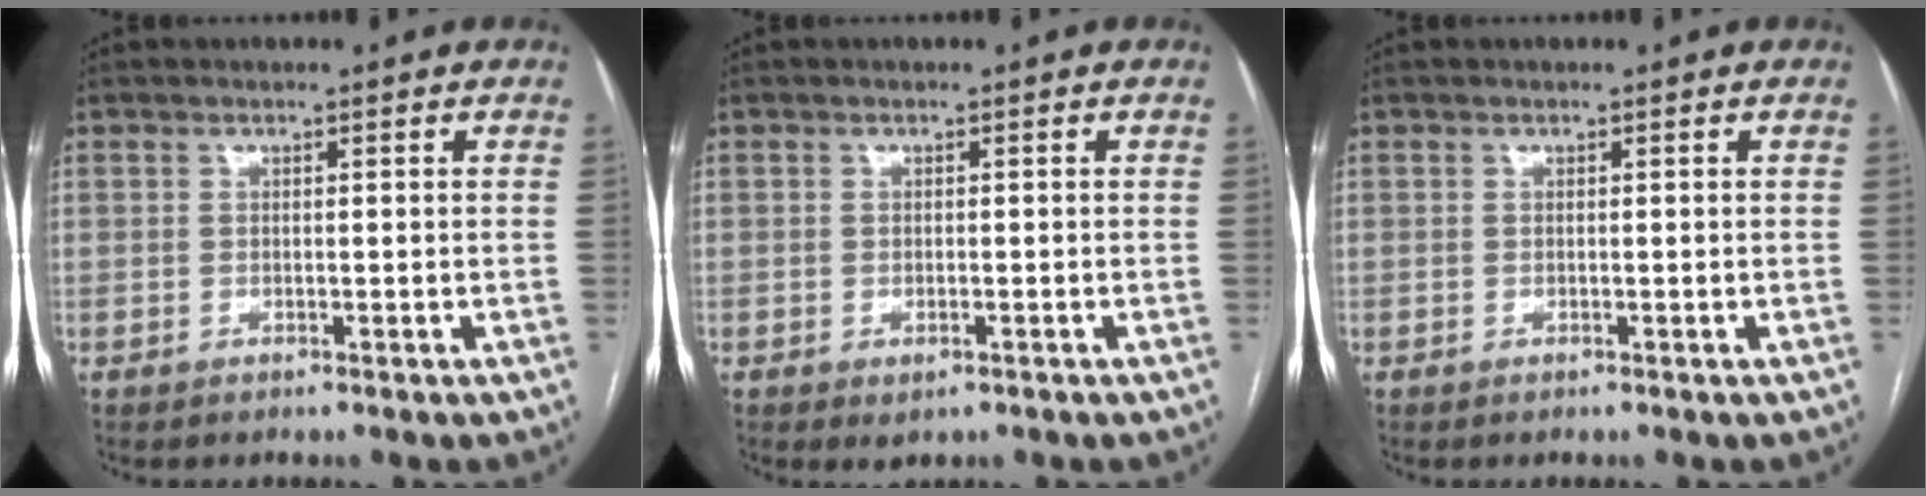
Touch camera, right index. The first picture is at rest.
{"total": 1.7, "force": [-0.8, 0.9, 1.2], "torque": [-0.013, -0.001, -0.003]}
{"total": 0.0}